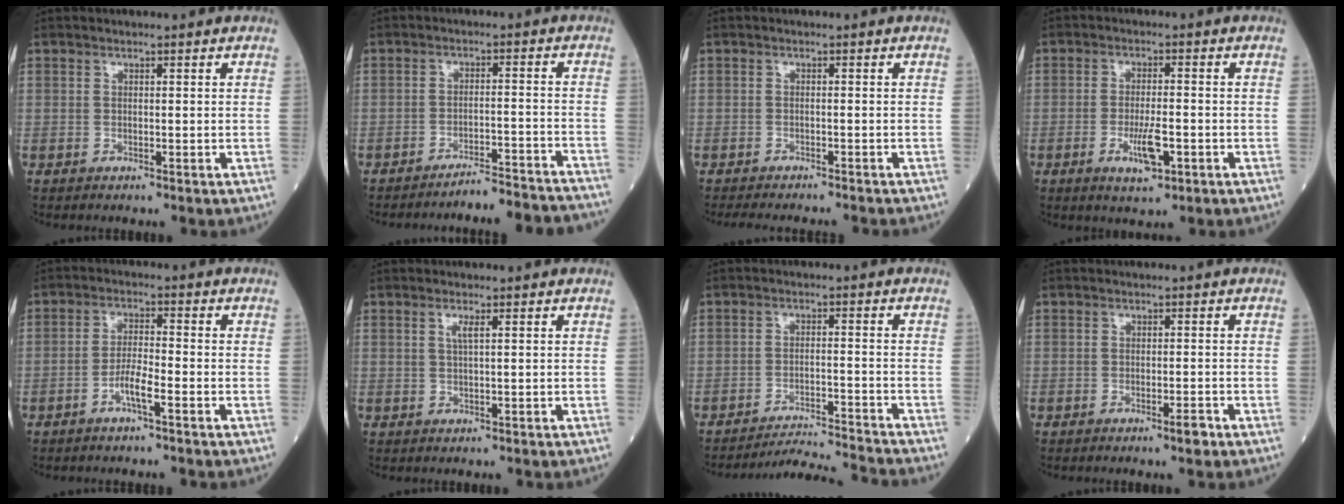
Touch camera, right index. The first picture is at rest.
{"total": 11.2, "force": [-11.0, -0.3, 2.5], "torque": [-0.007, 0.004, -0.146]}
{"total": 8.4, "force": [-7.7, 1.4, 2.9], "torque": [-0.036, -0.011, -0.102]}
{"total": 5.3, "force": [-2.0, 1.3, 4.7], "torque": [-0.087, -0.004, -0.031]}
{"total": 3.7, "force": [-2.0, 0.3, 3.1], "torque": [-0.058, 0.005, -0.043]}
{"total": 1.4, "force": [0.6, -0.1, 1.3], "torque": [-0.031, 0.001, 0.011]}
{"total": 8.6, "force": [-8.3, -2.5, -0.1], "torque": [-0.004, -0.004, -0.137]}
{"total": 1.7, "force": [-1.1, 0.2, 1.3], "torque": [-0.019, -0.001, -0.017]}